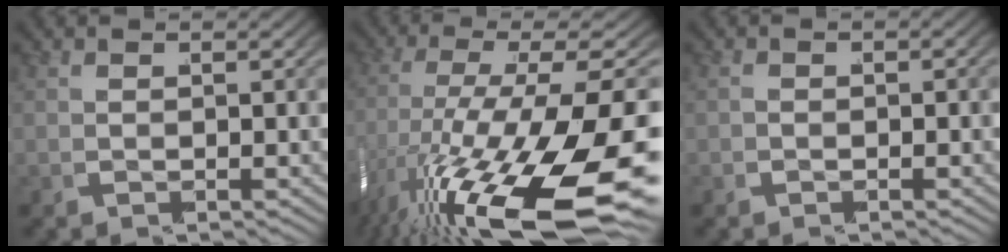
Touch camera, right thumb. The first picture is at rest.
{"total": 16.8, "force": [-7.0, 7.9, 13.1], "torque": [-0.274, -0.064, -0.072]}
{"total": 0.8, "force": [-0.7, 0.4, 0.0], "torque": [0.005, 0.003, -0.015]}